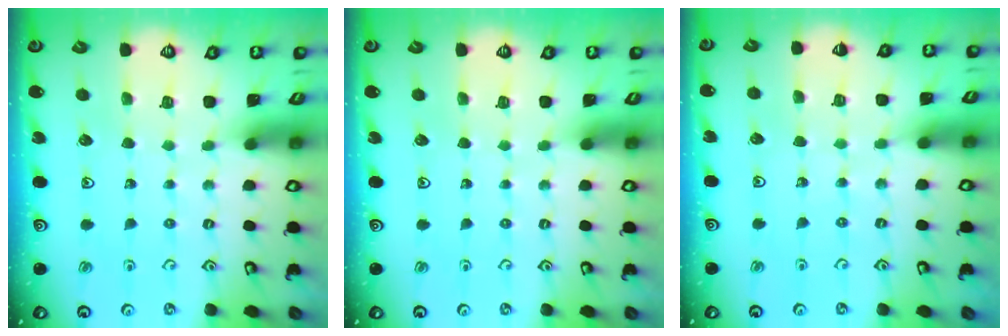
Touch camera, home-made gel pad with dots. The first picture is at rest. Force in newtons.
{"total": 0.0}
{"total": 3.0, "press": 2.9, "slide": 0.6}